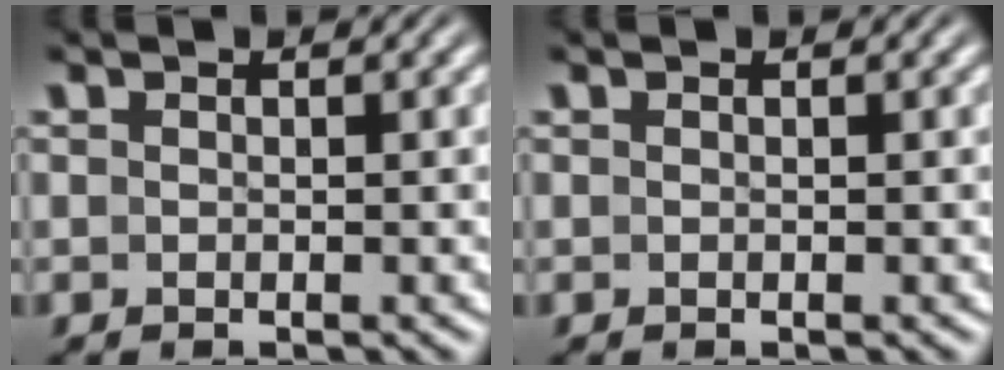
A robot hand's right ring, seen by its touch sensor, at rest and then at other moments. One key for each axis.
{"total": 0.0}